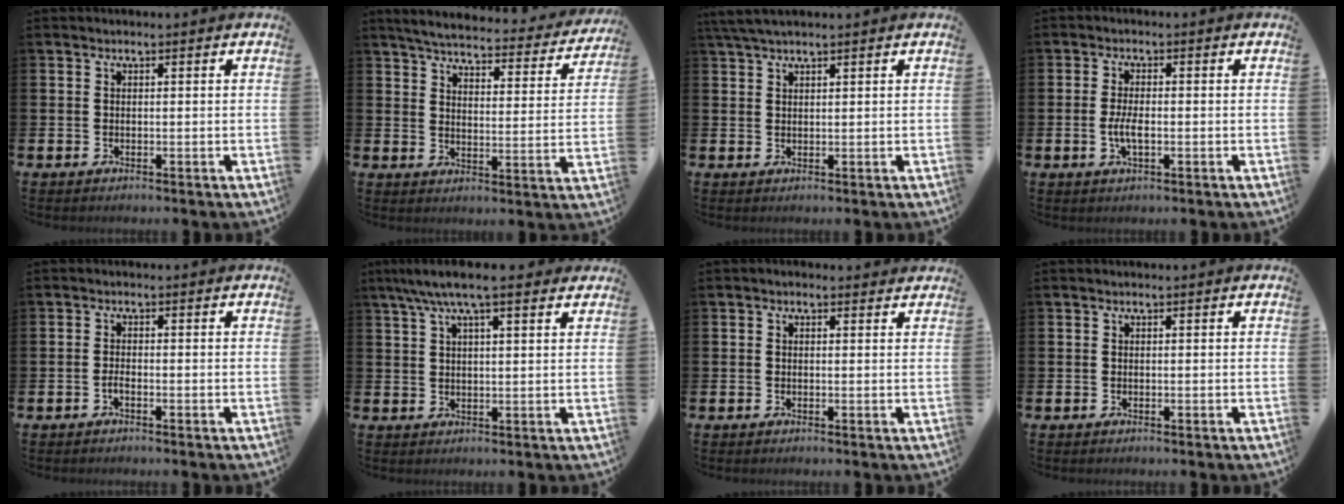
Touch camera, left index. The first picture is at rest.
{"total": 5.0, "force": [4.6, 0.8, 1.5], "torque": [-0.047, -0.036, 0.074]}
{"total": 3.0, "force": [2.4, 0.5, 1.6], "torque": [-0.041, 0.004, 0.047]}
{"total": 3.2, "force": [-0.6, 1.2, 2.9], "torque": [-0.040, -0.004, -0.013]}
{"total": 1.0, "force": [-0.7, 0.2, 0.7], "torque": [-0.021, -0.001, -0.011]}
{"total": 6.7, "force": [5.4, 1.4, 3.8], "torque": [-0.068, -0.013, 0.093]}
{"total": 0.5, "force": [0.3, 0.3, 0.3], "torque": [-0.003, 0.004, 0.003]}
{"total": 0.0}